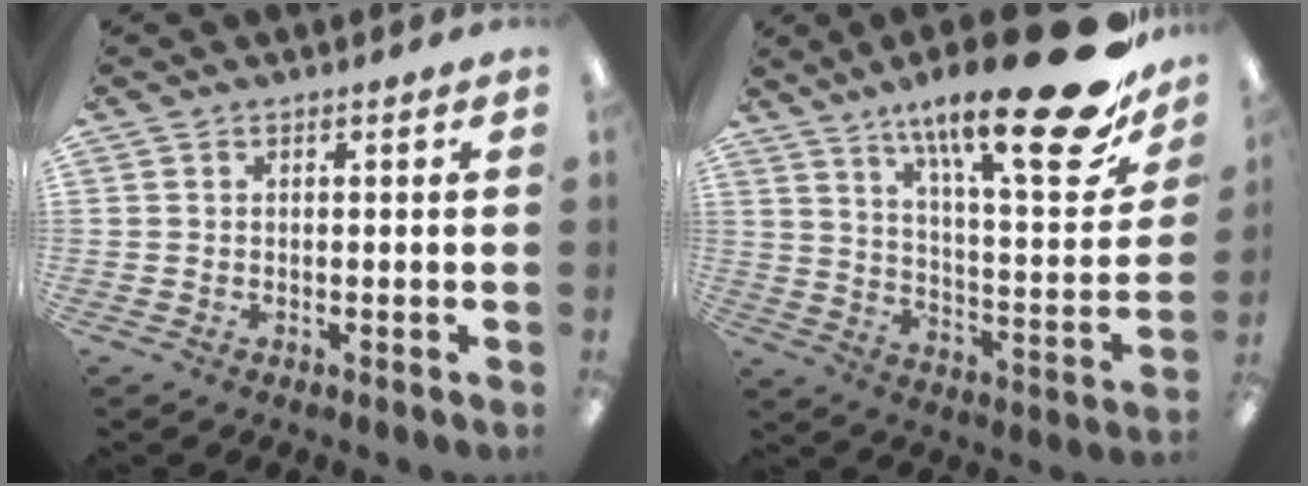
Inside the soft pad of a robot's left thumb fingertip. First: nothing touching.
{"total": 25.8, "force": [16.8, 6.3, 18.5], "torque": [-0.279, -0.113, 0.267]}